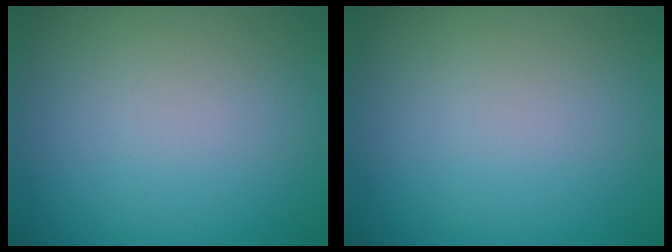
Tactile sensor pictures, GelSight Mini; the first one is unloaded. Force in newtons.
{"total": 0.0}